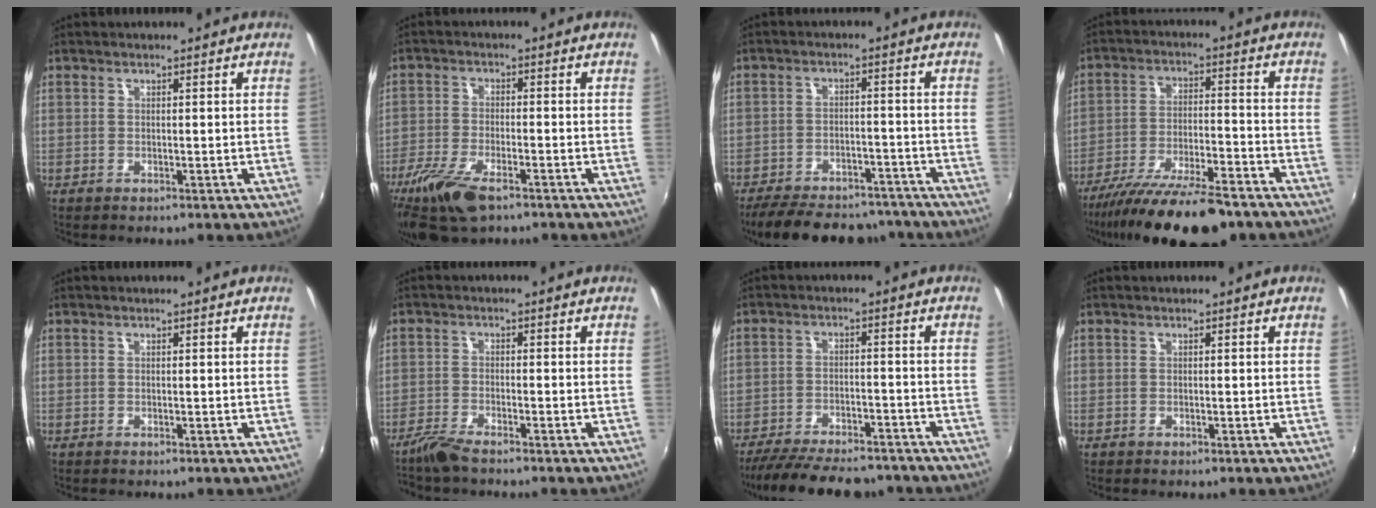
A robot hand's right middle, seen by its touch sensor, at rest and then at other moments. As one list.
[{"total": 10.8, "force": [-7.1, 3.9, 7.1], "torque": [-0.171, -0.030, -0.137]}, {"total": 19.9, "force": [-16.6, 7.3, 8.1], "torque": [-0.172, -0.001, -0.220]}, {"total": 18.8, "force": [-15.0, 4.2, 10.5], "torque": [-0.203, -0.040, -0.241]}, {"total": 0.0}, {"total": 4.3, "force": [-3.8, 0.4, 2.0], "torque": [-0.060, -0.007, -0.078]}, {"total": 18.5, "force": [-15.6, 5.6, 8.2], "torque": [-0.170, -0.021, -0.224]}, {"total": 0.0}]